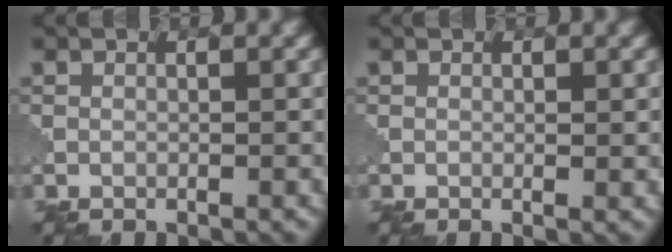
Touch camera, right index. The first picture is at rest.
{"total": 0.6, "force": [0.1, 0.1, 0.6], "torque": [-0.007, -0.002, -0.001]}